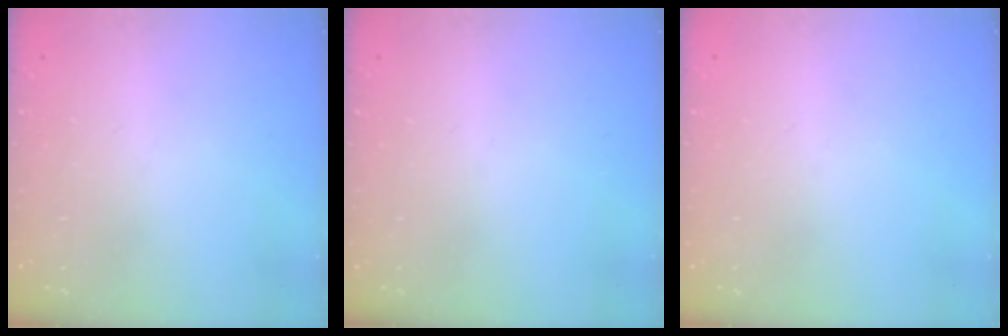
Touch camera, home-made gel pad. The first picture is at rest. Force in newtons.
{"total": 0.0}
{"total": 0.0}